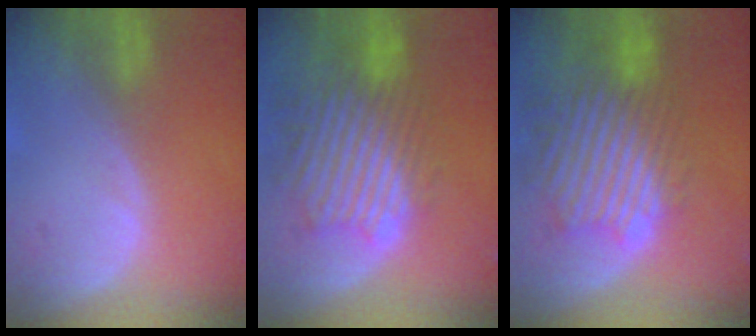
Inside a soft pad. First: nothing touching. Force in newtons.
{"total": 10.8, "press": 10.1, "slide": 4.0}
{"total": 11.5, "press": 10.5, "slide": 4.6}